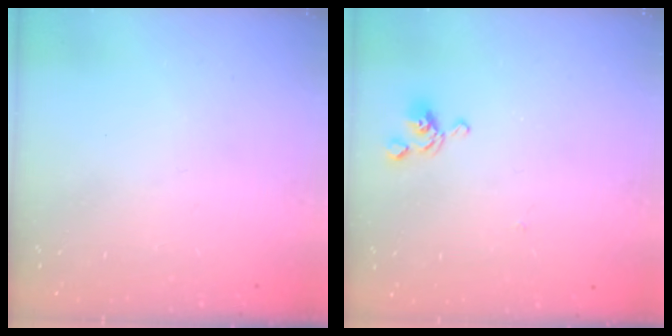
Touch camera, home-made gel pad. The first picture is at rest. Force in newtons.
{"total": 5.5, "press": 5.5, "slide": 0.5}